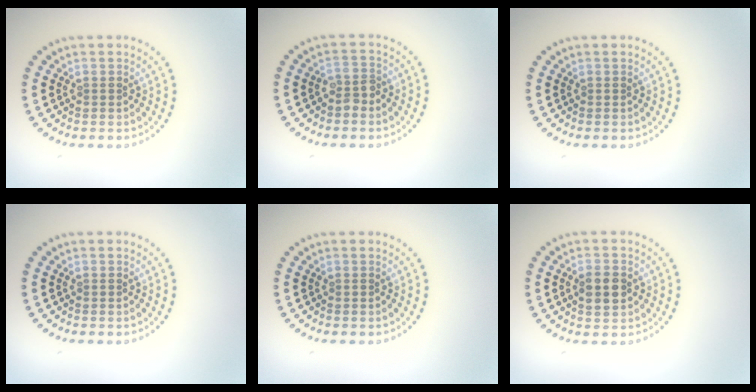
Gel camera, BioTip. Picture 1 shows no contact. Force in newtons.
{"total": 1.7, "press": 1.6, "slide": 0.7}
{"total": 0.0}
{"total": 0.0}
{"total": 0.0}
{"total": 2.8, "press": 2.8, "slide": 0.1}